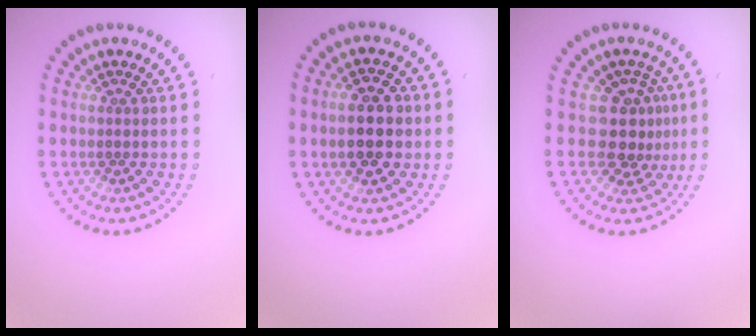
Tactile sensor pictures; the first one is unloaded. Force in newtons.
{"total": 5.1, "press": 5.1, "slide": 0.2}
{"total": 3.5, "press": 2.7, "slide": 2.2}